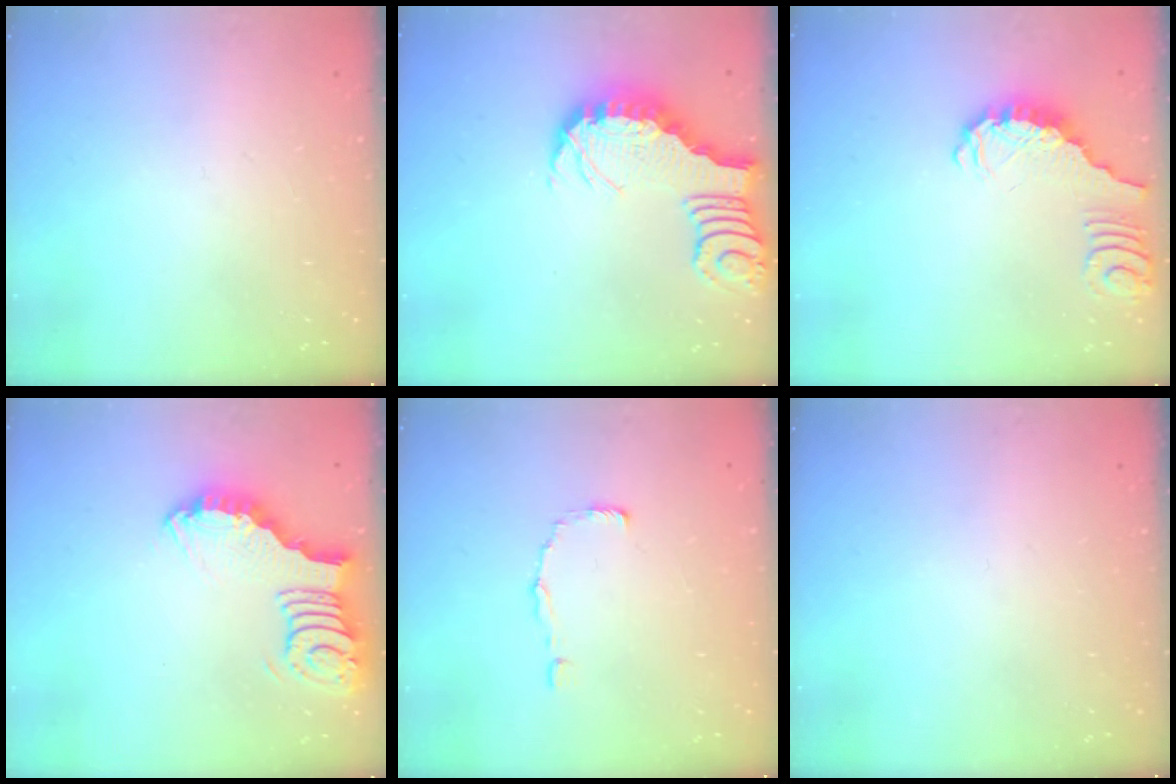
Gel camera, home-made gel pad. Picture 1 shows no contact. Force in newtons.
{"total": 3.0, "press": 3.0, "slide": 0.6}
{"total": 1.2, "press": 1.2, "slide": 0.2}
{"total": 6.5, "press": 6.4, "slide": 0.9}
{"total": 1.0, "press": 1.0, "slide": 0.1}
{"total": 0.0}